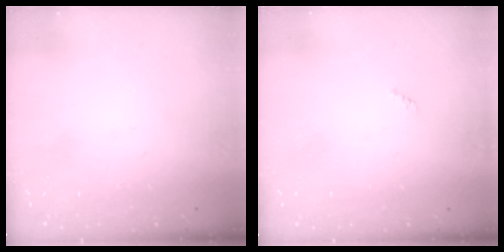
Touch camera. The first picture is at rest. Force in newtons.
{"total": 0.0}